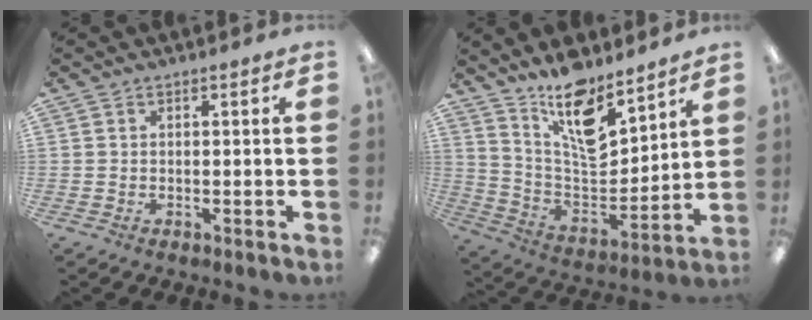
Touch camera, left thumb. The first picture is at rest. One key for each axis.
{"total": 15.7, "fx": 11.9, "fy": 5.5, "fz": 8.6, "tx": -0.153, "ty": -0.084, "tz": 0.211}